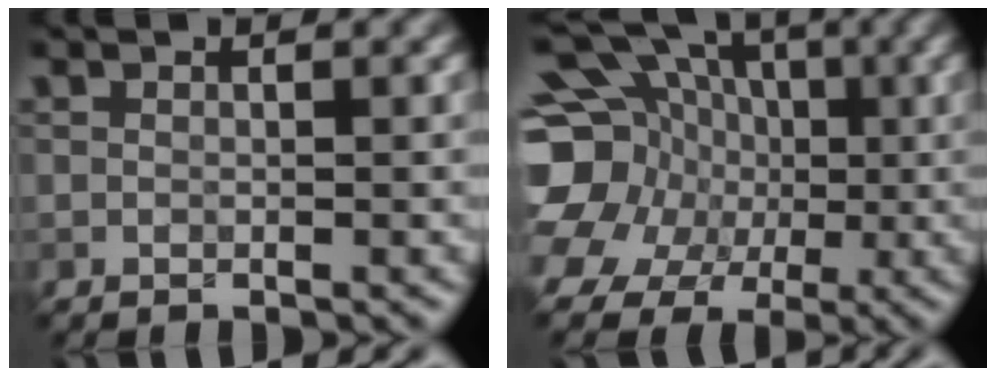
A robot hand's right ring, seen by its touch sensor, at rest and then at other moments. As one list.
[{"total": 17.8, "force": [-0.2, 15.9, 8.0], "torque": [-0.184, 0.017, -0.028]}]